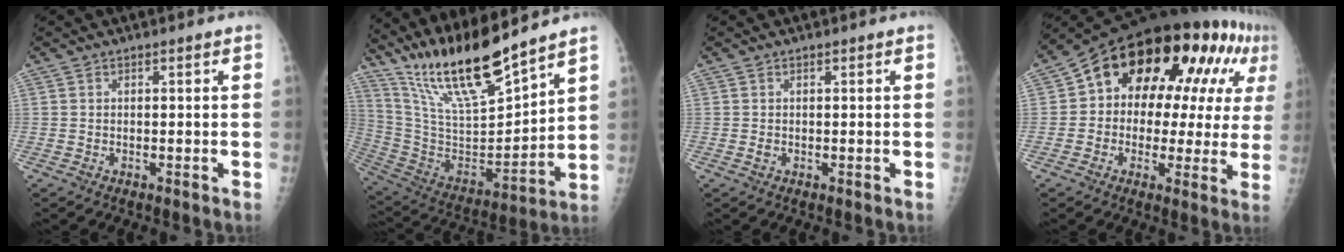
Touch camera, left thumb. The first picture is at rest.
{"total": 19.7, "force": [16.4, 2.6, 10.6], "torque": [-0.169, -0.088, 0.317]}
{"total": 0.7, "force": [0.2, 0.5, 0.5], "torque": [-0.007, 0.000, 0.004]}
{"total": 21.5, "force": [6.7, 12.9, 15.8], "torque": [-0.172, 0.044, 0.089]}